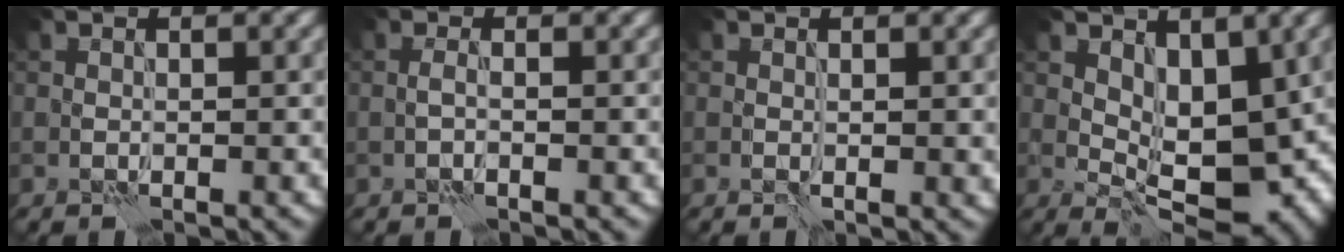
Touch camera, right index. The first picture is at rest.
{"total": 0.8, "force": [-0.5, -0.1, 0.6], "torque": [-0.016, 0.001, -0.012]}
{"total": 0.7, "force": [0.1, 0.2, 0.7], "torque": [-0.009, -0.001, 0.004]}
{"total": 6.9, "force": [1.4, 3.8, 5.6], "torque": [-0.080, -0.015, 0.033]}